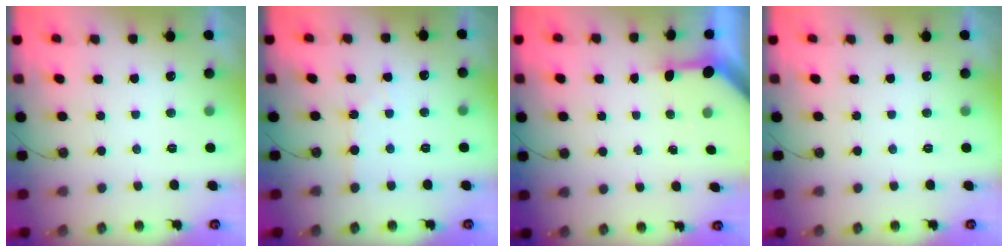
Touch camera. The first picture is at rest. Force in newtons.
{"total": 3.4, "press": 3.3, "slide": 0.6}
{"total": 3.4, "press": 3.4, "slide": 0.4}
{"total": 0.0}